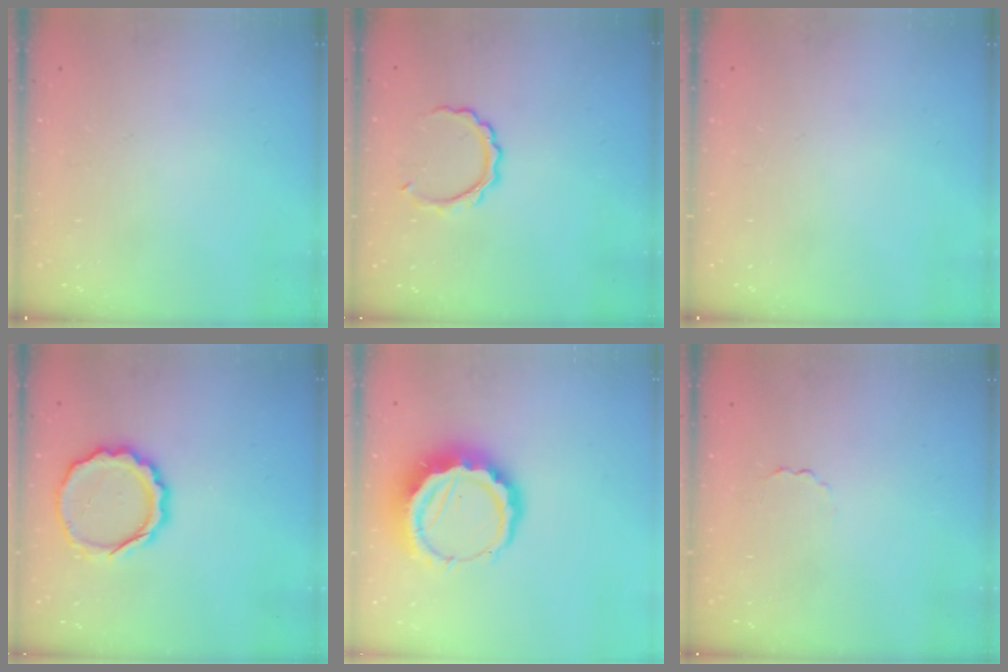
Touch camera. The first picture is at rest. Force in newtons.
{"total": 5.1, "press": 5.0, "slide": 0.1}
{"total": 0.0}
{"total": 12.3, "press": 12.0, "slide": 2.5}
{"total": 11.6, "press": 11.4, "slide": 2.4}
{"total": 1.4, "press": 1.3, "slide": 0.4}